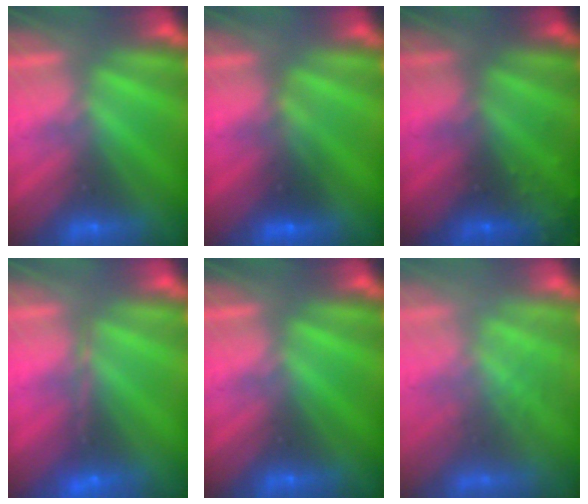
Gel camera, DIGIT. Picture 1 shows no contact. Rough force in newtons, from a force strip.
{"total": 2.6}
{"total": 9.4}
{"total": 1.7}
{"total": 0.0}
{"total": 3.0}